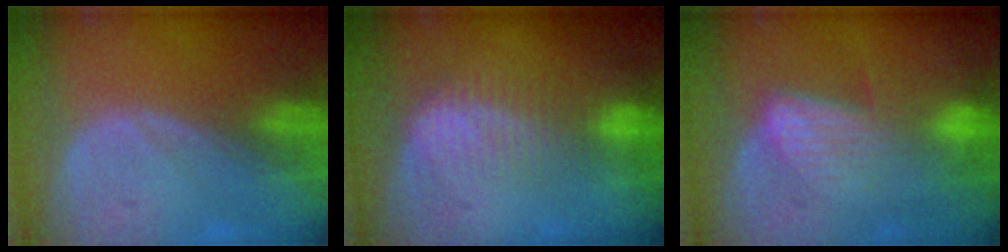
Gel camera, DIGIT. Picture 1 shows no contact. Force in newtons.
{"total": 7.3, "press": 6.2, "slide": 3.8}
{"total": 6.9, "press": 6.2, "slide": 2.9}